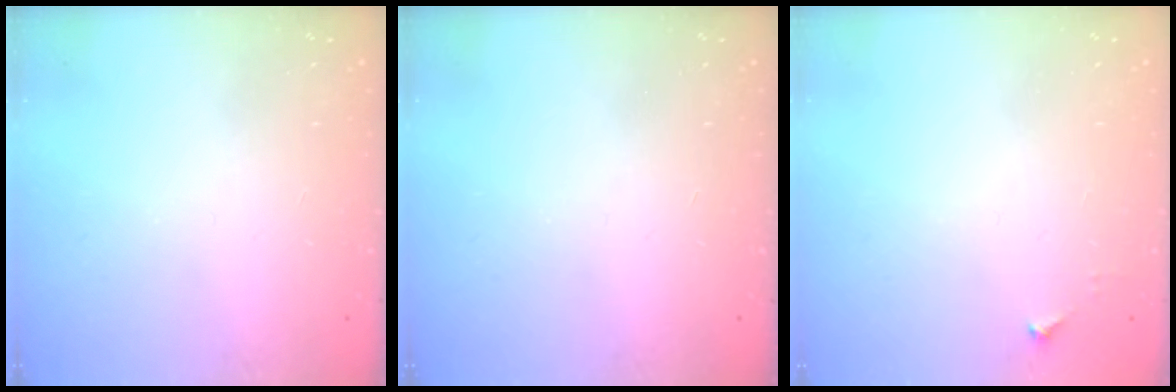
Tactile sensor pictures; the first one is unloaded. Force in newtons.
{"total": 0.0}
{"total": 3.4, "press": 3.4, "slide": 0.4}